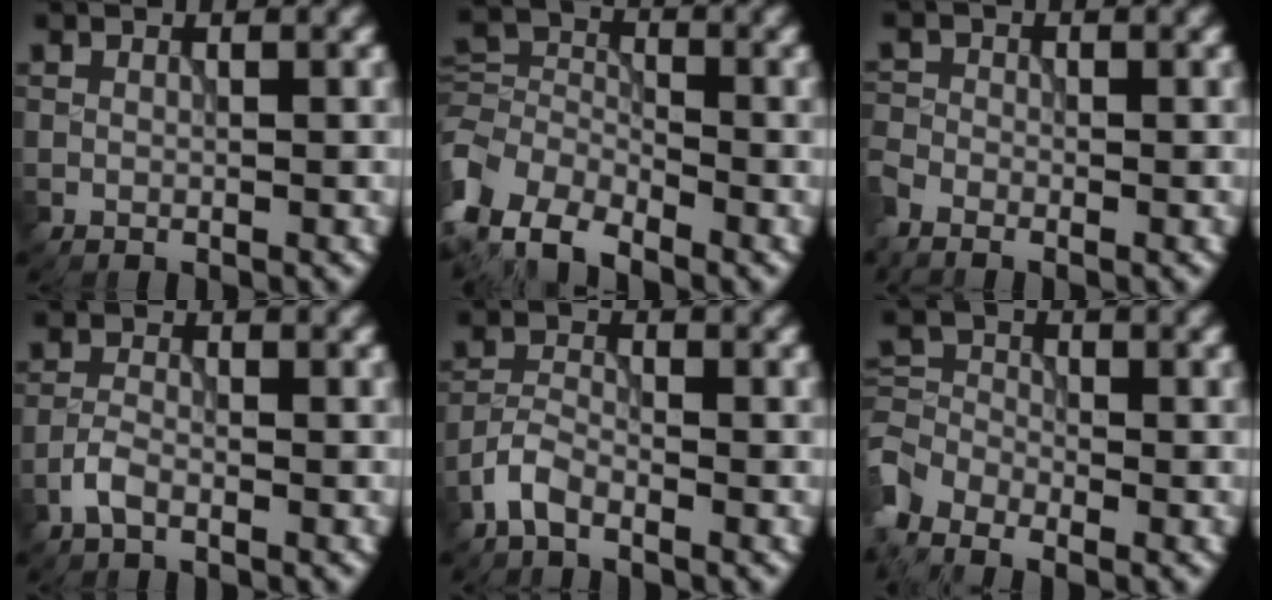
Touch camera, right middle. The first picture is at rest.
{"total": 7.0, "force": [-4.3, 4.1, 3.7], "torque": [-0.072, -0.002, -0.103]}
{"total": 2.3, "force": [-1.9, 0.8, 0.9], "torque": [-0.021, -0.008, -0.052]}
{"total": 1.7, "force": [-1.1, 0.6, 1.2], "torque": [-0.027, 0.004, -0.029]}
{"total": 2.5, "force": [-1.8, 0.9, 1.4], "torque": [-0.032, 0.006, -0.045]}
{"total": 3.9, "force": [-2.8, 2.2, 1.8], "torque": [-0.035, -0.001, -0.056]}